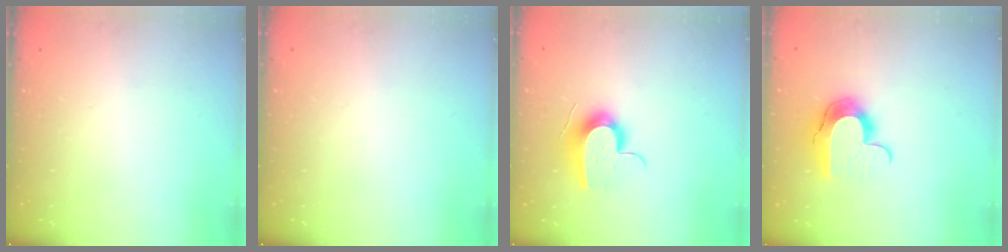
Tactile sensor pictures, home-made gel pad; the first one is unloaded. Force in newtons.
{"total": 0.0}
{"total": 11.3, "press": 11.3, "slide": 0.4}
{"total": 10.5, "press": 10.5, "slide": 0.8}